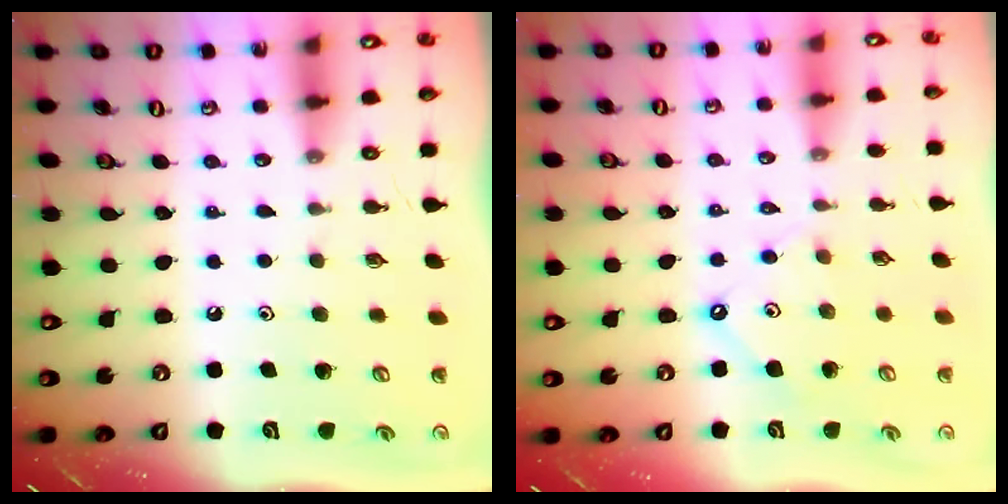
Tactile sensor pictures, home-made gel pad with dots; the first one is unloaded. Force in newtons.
{"total": 5.1, "press": 5.1, "slide": 0.6}